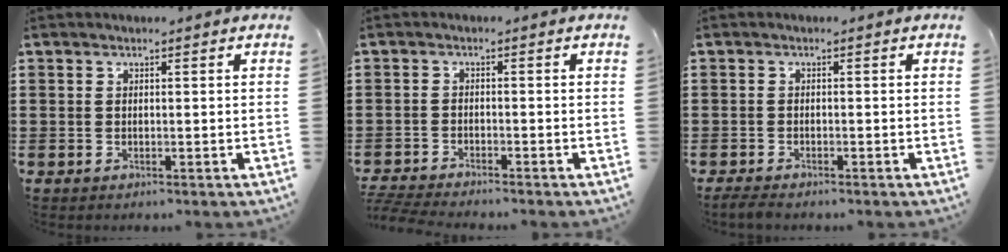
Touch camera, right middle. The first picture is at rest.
{"total": 2.8, "force": [-2.8, 0.0, 0.4], "torque": [-0.022, -0.005, -0.062]}
{"total": 1.3, "force": [-1.1, 0.1, 0.5], "torque": [-0.019, -0.005, -0.024]}